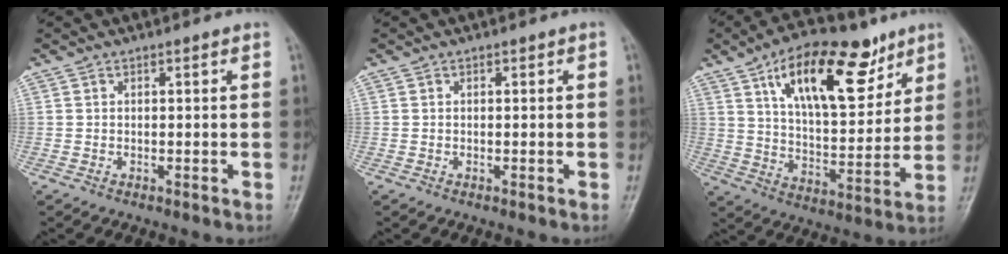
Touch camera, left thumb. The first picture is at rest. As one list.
[{"total": 0.0}, {"total": 20.2, "force": [10.5, 9.3, 14.5], "torque": [-0.186, -0.038, 0.176]}]